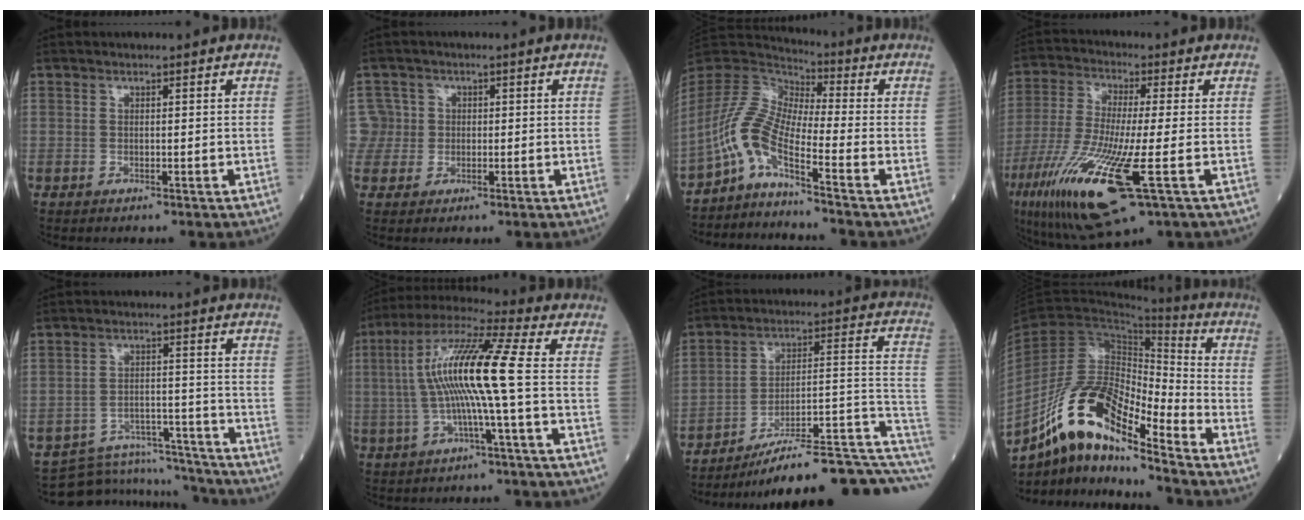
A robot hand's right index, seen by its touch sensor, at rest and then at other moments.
{"total": 4.3, "force": [0.4, 4.3, -0.4], "torque": [0.026, 0.015, 0.006]}
{"total": 8.2, "force": [-5.1, 1.0, 6.3], "torque": [-0.145, 0.010, -0.106]}
{"total": 18.3, "force": [-6.9, 2.7, 16.8], "torque": [-0.369, -0.053, -0.122]}
{"total": 11.5, "force": [-11.2, 2.6, -0.6], "torque": [0.013, 0.040, -0.166]}
{"total": 13.3, "force": [0.0, -0.5, 13.3], "torque": [-0.260, 0.022, -0.007]}
{"total": 20.8, "force": [-15.0, 2.1, 14.2], "torque": [-0.126, 0.050, -0.216]}
{"total": 14.6, "force": [-10.3, 3.2, 9.8], "torque": [-0.199, 0.018, -0.183]}